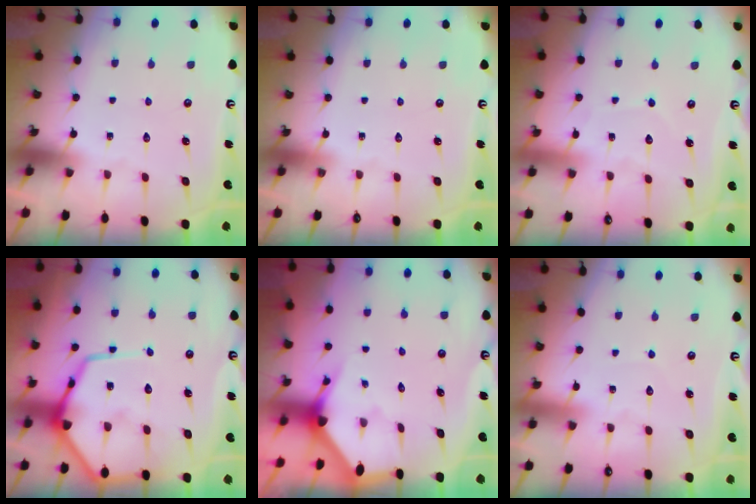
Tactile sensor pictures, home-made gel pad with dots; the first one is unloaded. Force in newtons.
{"total": 0.0}
{"total": 4.6, "press": 4.5, "slide": 0.5}
{"total": 14.7, "press": 14.6, "slide": 1.6}
{"total": 2.9, "press": 2.9, "slide": 0.2}
{"total": 2.5, "press": 2.5, "slide": 0.3}